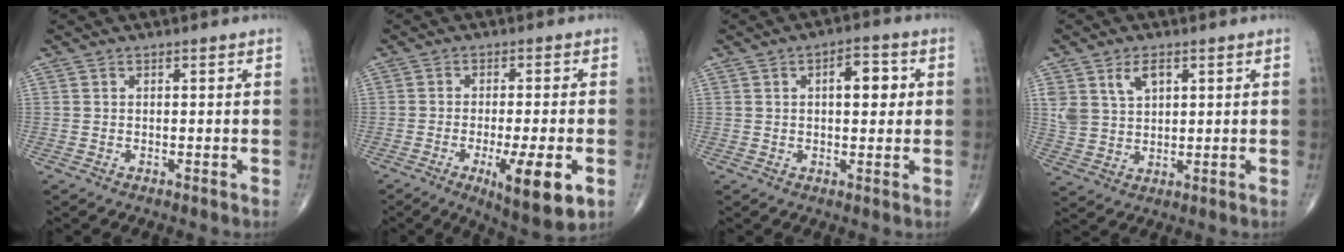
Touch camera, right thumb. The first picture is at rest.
{"total": 11.2, "force": [-4.0, 2.4, 10.1], "torque": [-0.154, -0.013, -0.056]}
{"total": 6.5, "force": [1.3, 3.1, 5.5], "torque": [-0.061, 0.005, 0.017]}
{"total": 6.5, "force": [3.0, 4.1, 4.1], "torque": [-0.068, -0.011, 0.067]}